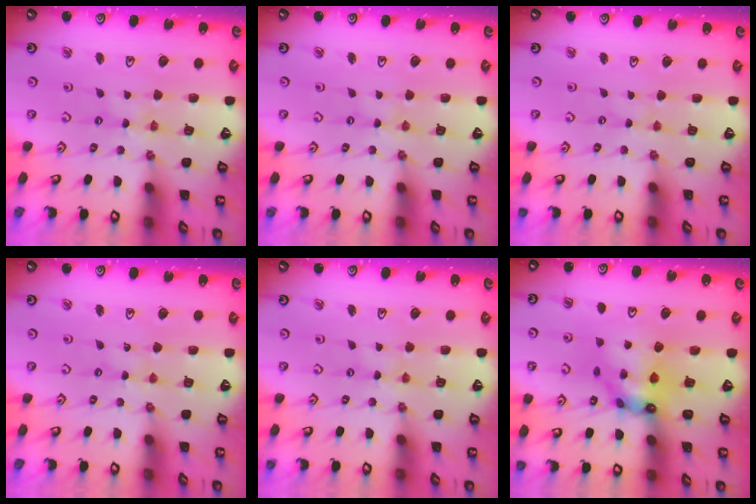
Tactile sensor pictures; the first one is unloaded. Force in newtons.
{"total": 0.0}
{"total": 0.8, "press": 0.8, "slide": 0.1}
{"total": 0.0}
{"total": 0.5, "press": 0.5, "slide": 0.1}
{"total": 10.0, "press": 9.9, "slide": 1.4}